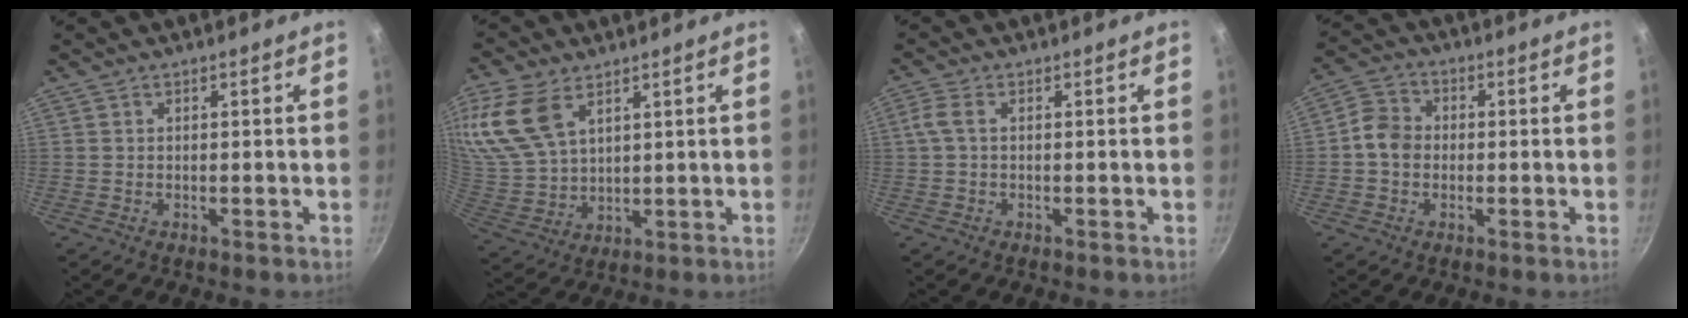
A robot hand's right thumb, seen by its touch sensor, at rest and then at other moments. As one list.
[{"total": 16.2, "force": [7.9, 9.9, 10.2], "torque": [-0.222, -0.002, 0.171]}, {"total": 2.7, "force": [0.0, 1.2, 2.4], "torque": [-0.064, 0.008, -0.002]}, {"total": 6.0, "force": [-0.7, 5.0, 3.2], "torque": [-0.037, 0.015, -0.028]}]